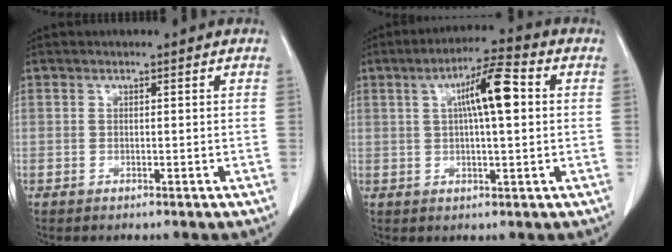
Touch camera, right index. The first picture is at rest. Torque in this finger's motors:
{"motor_torque": [1.06, 0.36, 0.27, 0.08]}